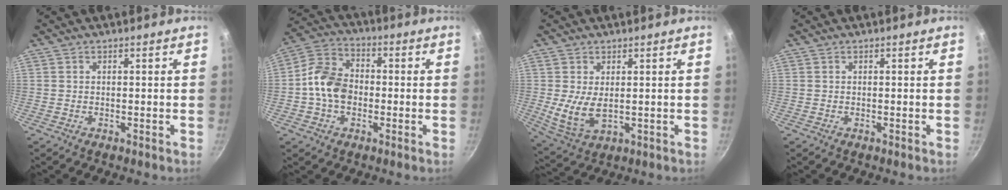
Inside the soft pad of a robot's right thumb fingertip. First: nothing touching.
{"total": 10.3, "force": [-1.5, 7.7, 6.7], "torque": [-0.104, 0.030, -0.044]}
{"total": 7.2, "force": [0.5, 4.0, 6.0], "torque": [-0.114, -0.019, 0.021]}
{"total": 0.0}